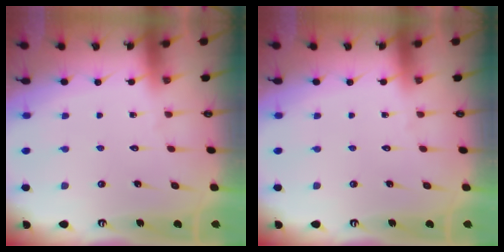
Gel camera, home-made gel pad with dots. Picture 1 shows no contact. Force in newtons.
{"total": 0.0}